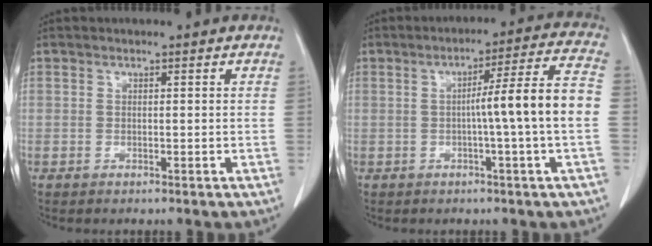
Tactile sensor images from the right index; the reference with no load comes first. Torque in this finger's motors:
{"motor_torque": [1.18, -0.57, 0.69, 0.16]}